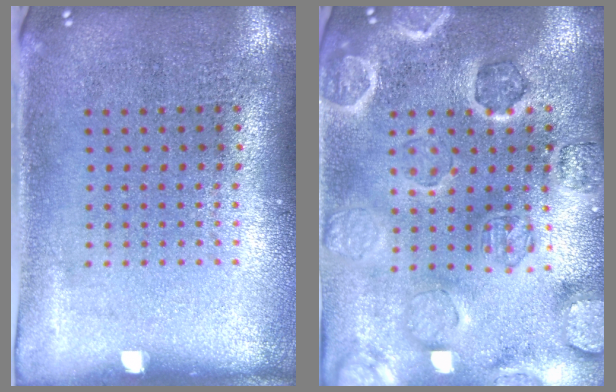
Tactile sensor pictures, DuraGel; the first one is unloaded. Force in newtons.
{"total": 2.6, "press": 2.6, "slide": 0.2}